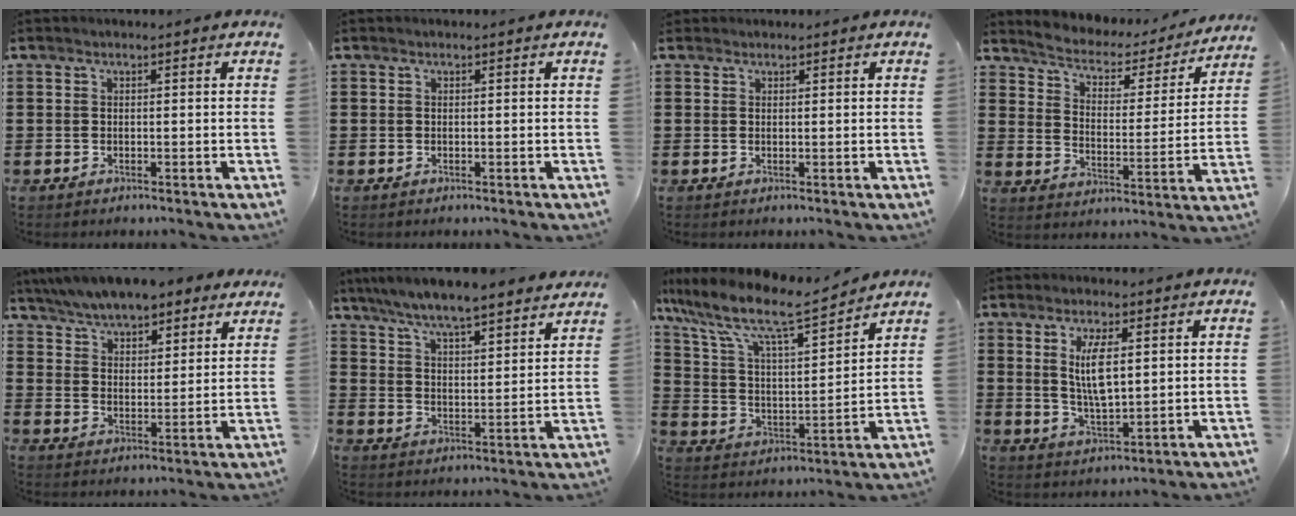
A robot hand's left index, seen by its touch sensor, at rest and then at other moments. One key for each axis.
{"total": 0.0}
{"total": 0.6, "fx": 0.4, "fy": 0.4, "fz": 0.1, "tx": -0.003, "ty": 0.002, "tz": 0.008}
{"total": 3.2, "fx": 2.9, "fy": 1.2, "fz": 0.1, "tx": -0.026, "ty": -0.026, "tz": 0.040}
{"total": 6.3, "fx": 5.9, "fy": 1.4, "fz": 1.4, "tx": -0.055, "ty": -0.019, "tz": 0.107}
{"total": 6.1, "fx": 5.8, "fy": 0.3, "fz": 1.8, "tx": -0.062, "ty": -0.033, "tz": 0.101}
{"total": 9.7, "fx": 7.6, "fy": 1.9, "fz": 5.7, "tx": -0.142, "ty": -0.044, "tz": 0.125}
{"total": 6.4, "fx": 1.8, "fy": 2.3, "fz": 5.7, "tx": -0.107, "ty": 0.003, "tz": 0.028}